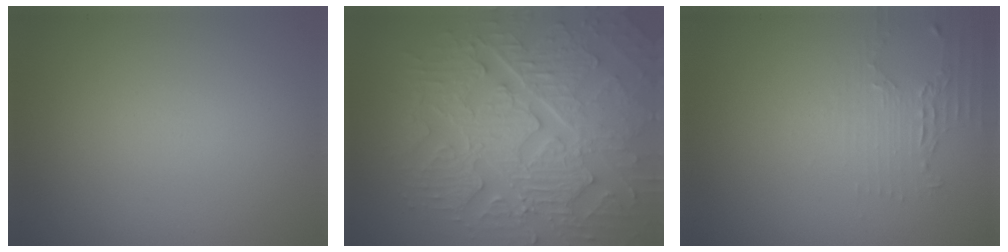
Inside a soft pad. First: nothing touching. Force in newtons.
{"total": 9.2, "press": 6.8, "slide": 6.2}
{"total": 2.2, "press": 1.6, "slide": 1.5}